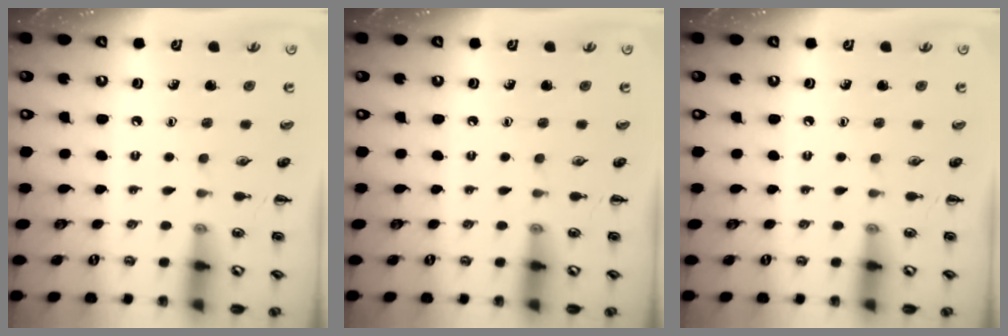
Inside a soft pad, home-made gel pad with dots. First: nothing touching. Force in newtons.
{"total": 0.0}
{"total": 0.0}